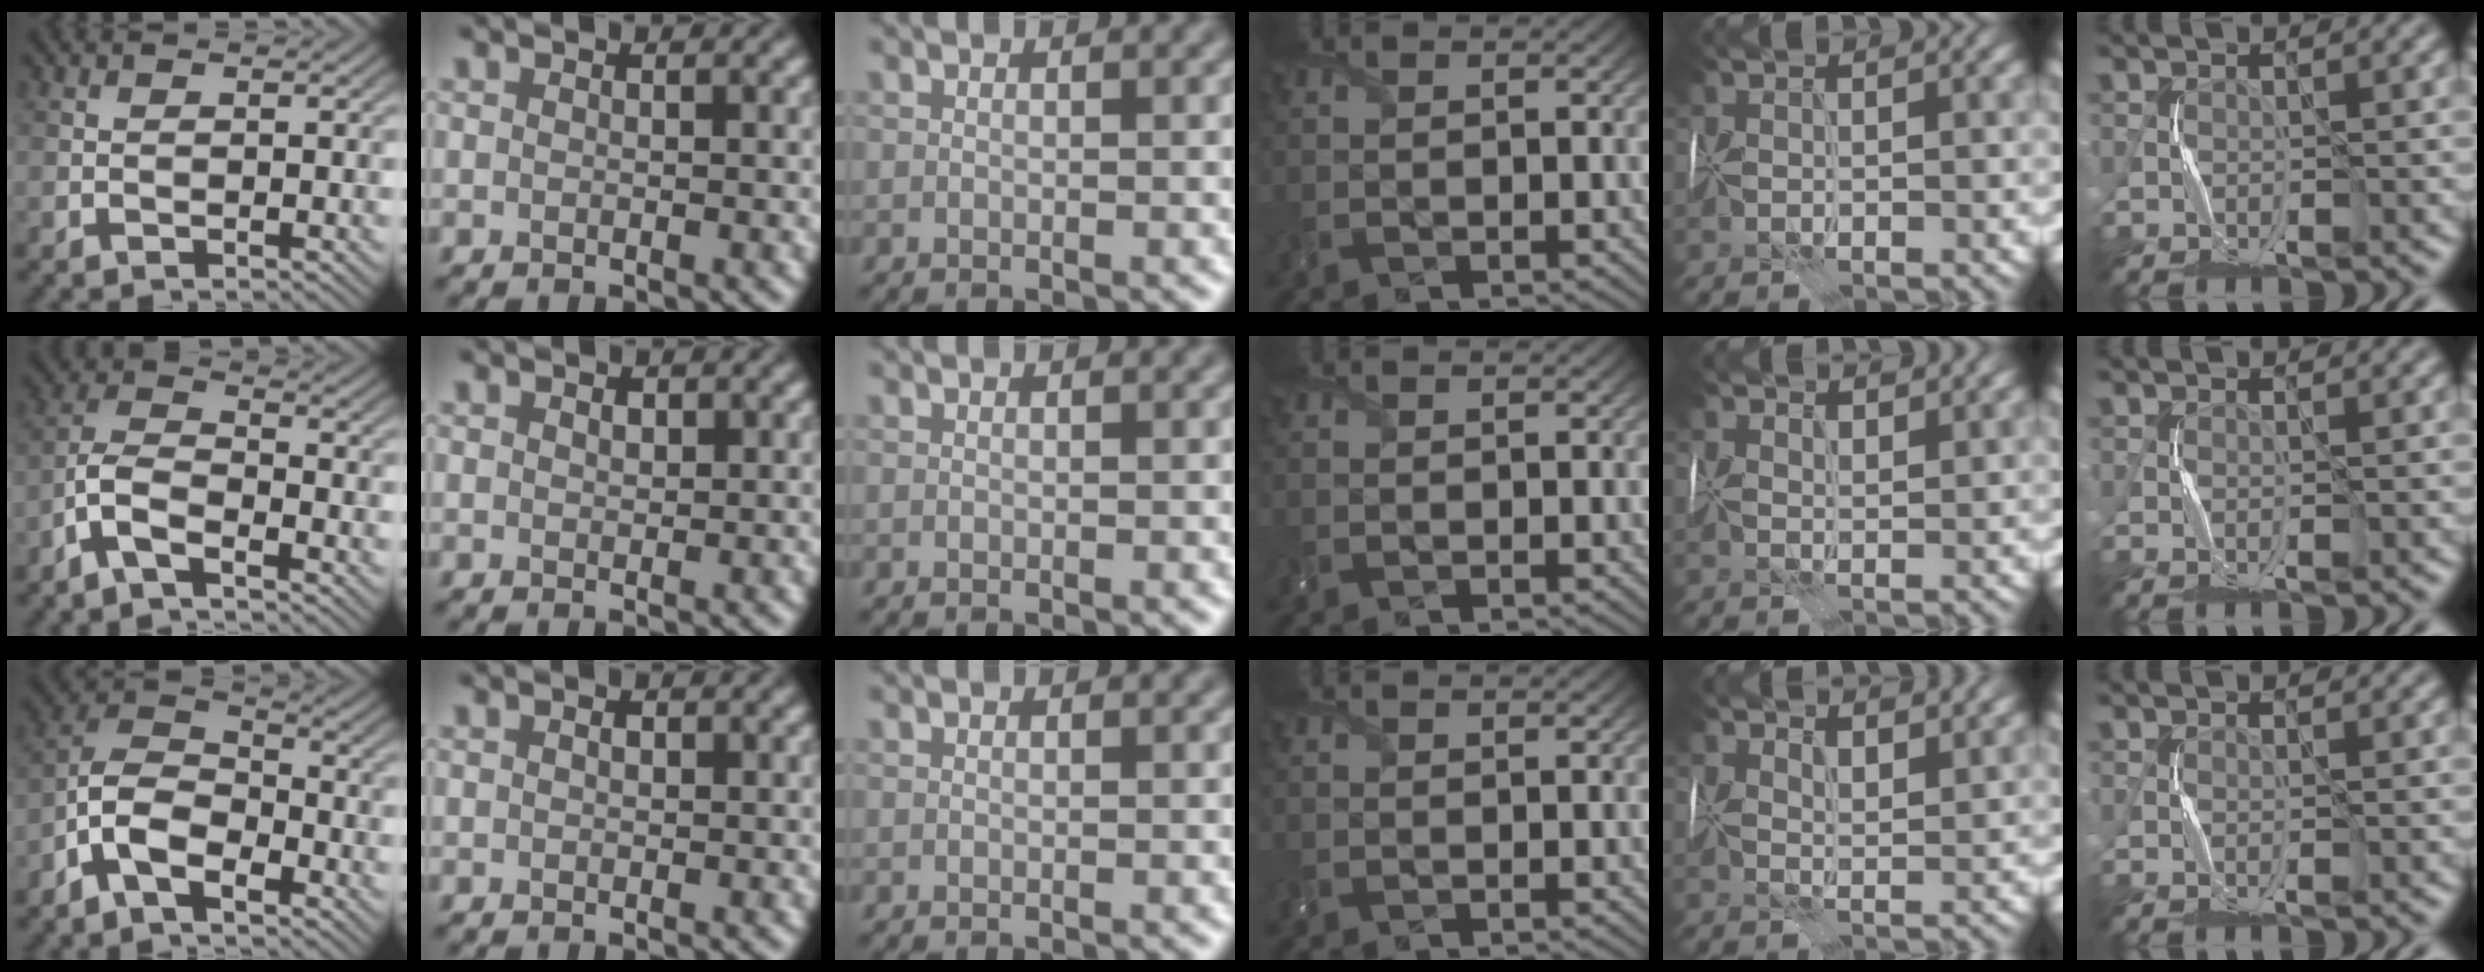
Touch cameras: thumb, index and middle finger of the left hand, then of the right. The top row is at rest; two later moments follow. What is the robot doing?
{"motion": "wrap", "object": "felt sheet"}